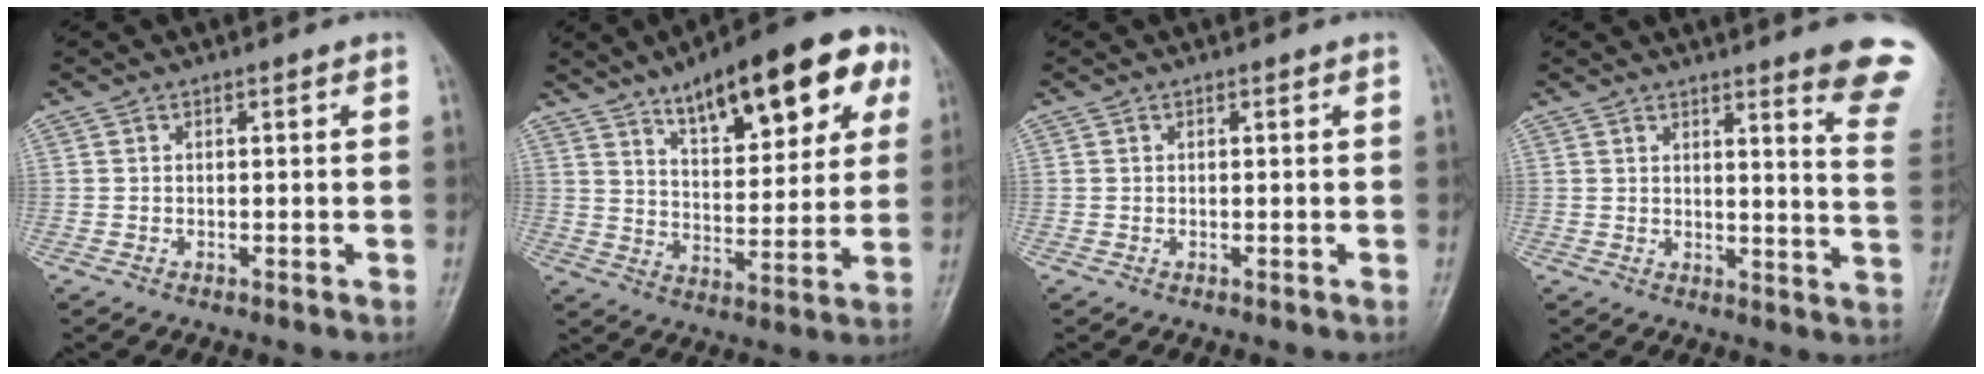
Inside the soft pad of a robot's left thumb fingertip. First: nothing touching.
{"total": 19.8, "force": [10.2, 7.6, 15.2], "torque": [-0.174, -0.018, 0.151]}
{"total": 0.0}
{"total": 12.0, "force": [8.9, 0.7, 8.0], "torque": [-0.074, -0.066, 0.089]}